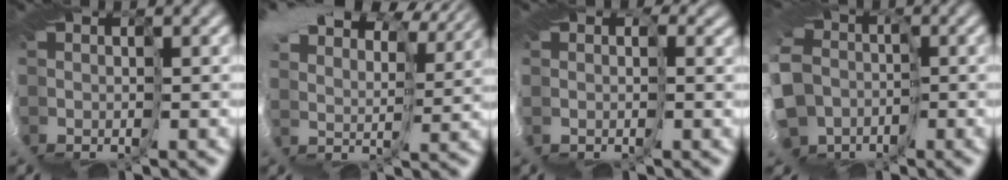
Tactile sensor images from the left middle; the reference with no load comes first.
{"total": 12.0, "force": [11.0, 3.0, 3.6], "torque": [-0.100, 0.027, 0.218]}
{"total": 1.7, "force": [1.5, 0.5, 0.7], "torque": [-0.013, 0.008, 0.022]}
{"total": 7.7, "force": [-4.8, 5.9, 1.7], "torque": [-0.074, -0.034, -0.065]}